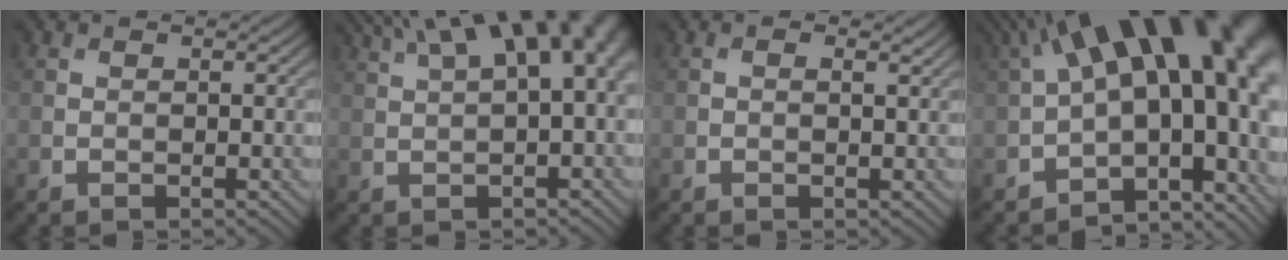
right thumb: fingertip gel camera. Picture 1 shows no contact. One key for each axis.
{"total": 13.5, "fx": 5.5, "fy": 4.8, "fz": 11.3, "tx": -0.160, "ty": 0.045, "tz": 0.083}
{"total": 1.1, "fx": 0.5, "fy": 0.3, "fz": 1.0, "tx": -0.016, "ty": -0.002, "tz": 0.008}
{"total": 19.4, "fx": 3.5, "fy": 9.2, "fz": 16.7, "tx": -0.200, "ty": 0.002, "tz": 0.095}